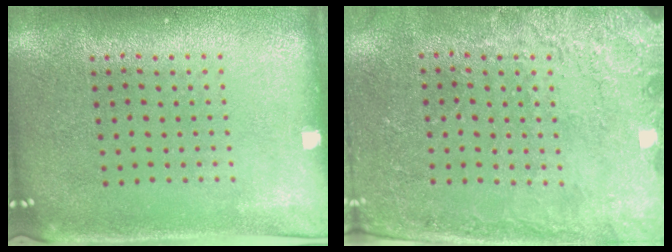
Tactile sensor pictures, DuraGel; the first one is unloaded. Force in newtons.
{"total": 2.5, "press": 2.4, "slide": 0.9}